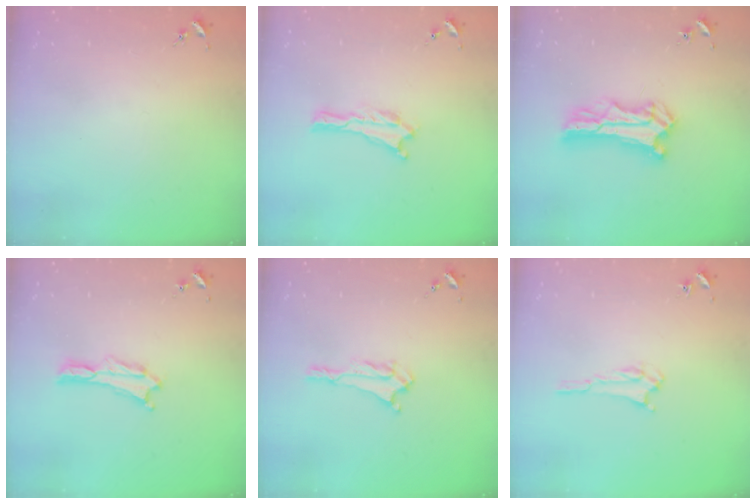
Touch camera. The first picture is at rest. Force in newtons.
{"total": 0.0}
{"total": 7.4, "press": 7.4, "slide": 0.7}
{"total": 0.5, "press": 0.5, "slide": 0.2}
{"total": 1.9, "press": 1.9, "slide": 0.4}
{"total": 1.5, "press": 1.5, "slide": 0.2}